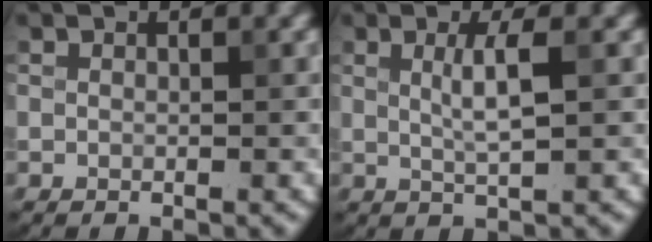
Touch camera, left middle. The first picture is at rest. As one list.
[{"total": 2.5, "force": [0.4, 0.2, 2.5], "torque": [-0.046, 0.005, 0.011]}]